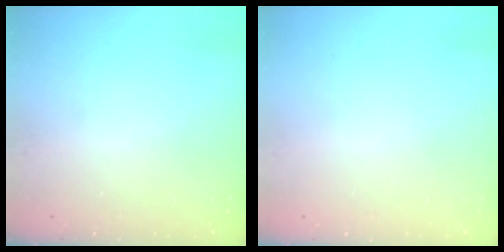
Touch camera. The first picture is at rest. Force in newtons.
{"total": 2.6, "press": 2.6, "slide": 0.2}